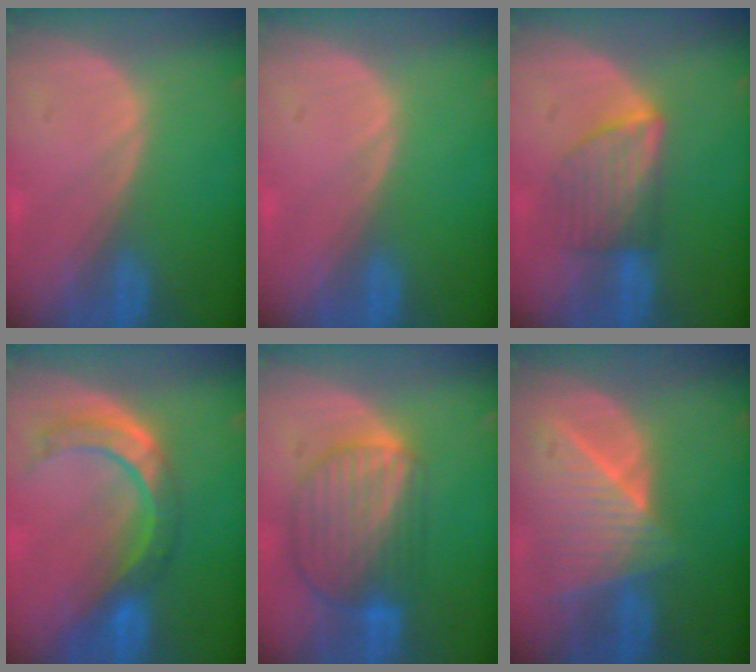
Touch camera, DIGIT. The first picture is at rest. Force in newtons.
{"total": 0.0}
{"total": 5.8, "press": 5.6, "slide": 1.5}
{"total": 8.3, "press": 7.2, "slide": 4.2}
{"total": 9.4, "press": 8.0, "slide": 5.0}
{"total": 8.8, "press": 7.9, "slide": 3.9}